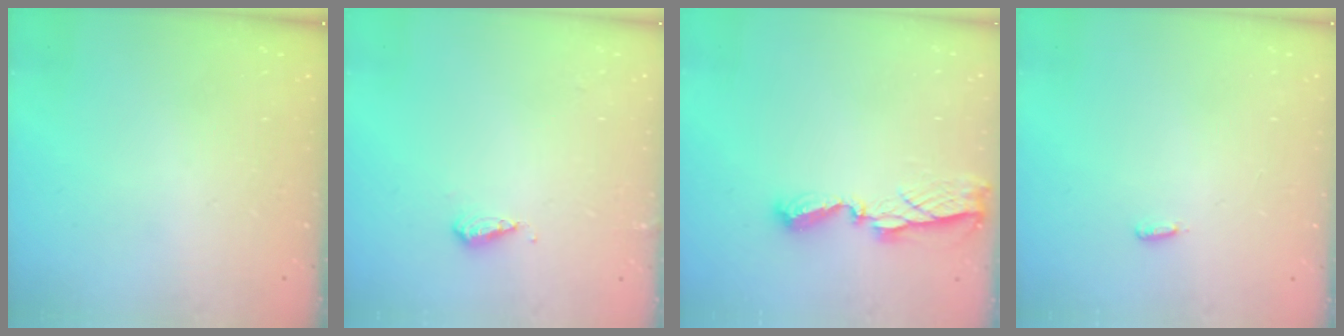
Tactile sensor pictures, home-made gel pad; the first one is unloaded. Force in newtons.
{"total": 3.7, "press": 3.6, "slide": 1.0}
{"total": 6.9, "press": 6.9, "slide": 0.6}
{"total": 2.7, "press": 2.6, "slide": 0.9}